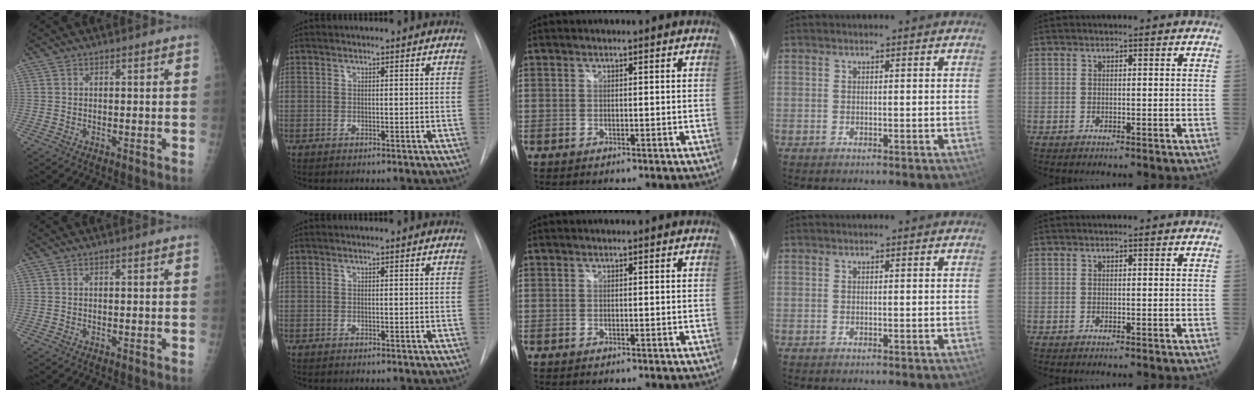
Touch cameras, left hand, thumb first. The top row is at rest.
{}